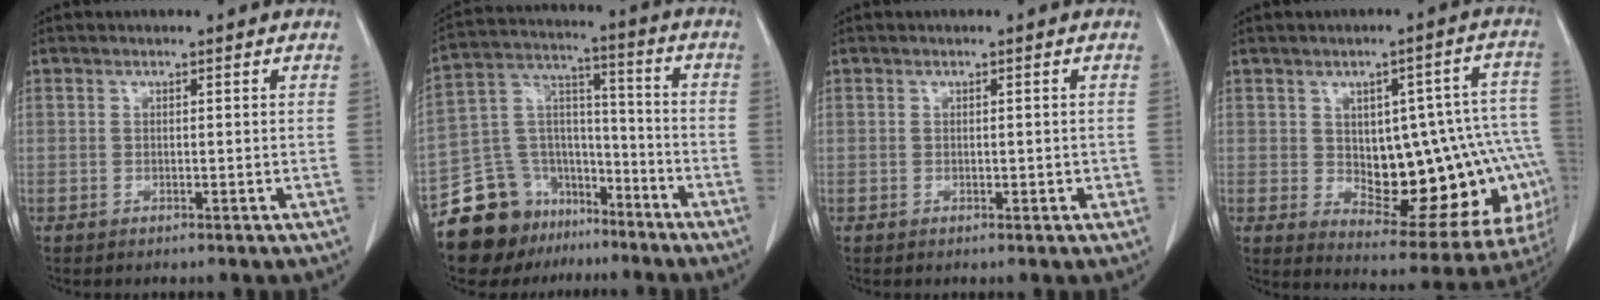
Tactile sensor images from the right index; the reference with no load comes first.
{"total": 15.2, "force": [-11.4, 9.4, 3.6], "torque": [-0.067, 0.077, -0.194]}
{"total": 1.0, "force": [-0.1, 0.7, 0.7], "torque": [-0.007, 0.003, -0.001]}
{"total": 20.2, "force": [-1.3, 9.4, 17.9], "torque": [-0.161, 0.040, 0.011]}